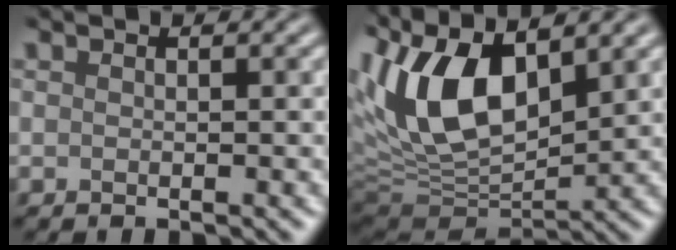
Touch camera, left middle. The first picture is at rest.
{"total": 10.9, "force": [3.2, 5.2, 9.0], "torque": [-0.192, 0.013, 0.065]}